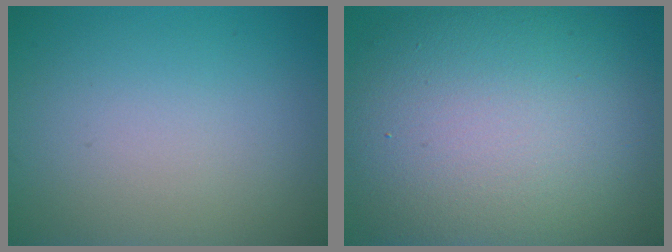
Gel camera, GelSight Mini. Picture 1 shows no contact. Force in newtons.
{"total": 14.2, "press": 14.2, "slide": 1.1}